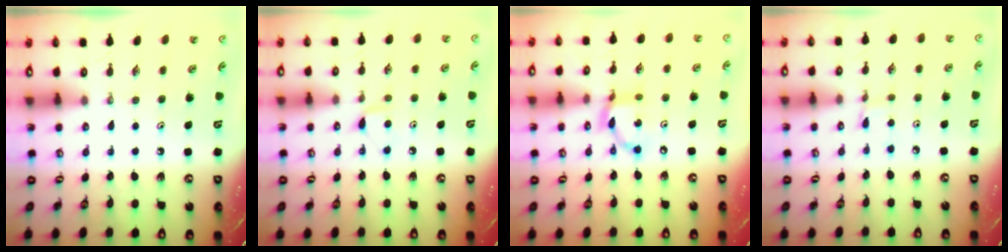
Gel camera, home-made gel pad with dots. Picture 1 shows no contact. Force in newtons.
{"total": 5.0, "press": 4.9, "slide": 0.7}
{"total": 11.5, "press": 11.5, "slide": 0.8}
{"total": 1.6, "press": 1.5, "slide": 0.2}